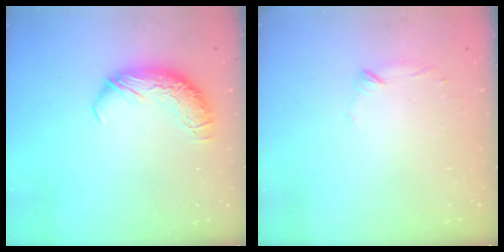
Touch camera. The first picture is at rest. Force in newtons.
{"total": 7.0, "press": 7.0, "slide": 0.8}